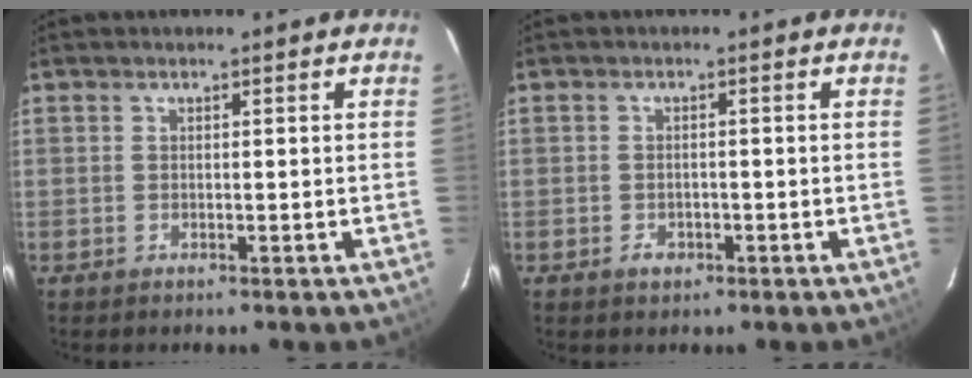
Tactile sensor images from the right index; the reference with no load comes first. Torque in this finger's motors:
{"motor_torque": [0.04, 0.01, 0.05, 0.01]}